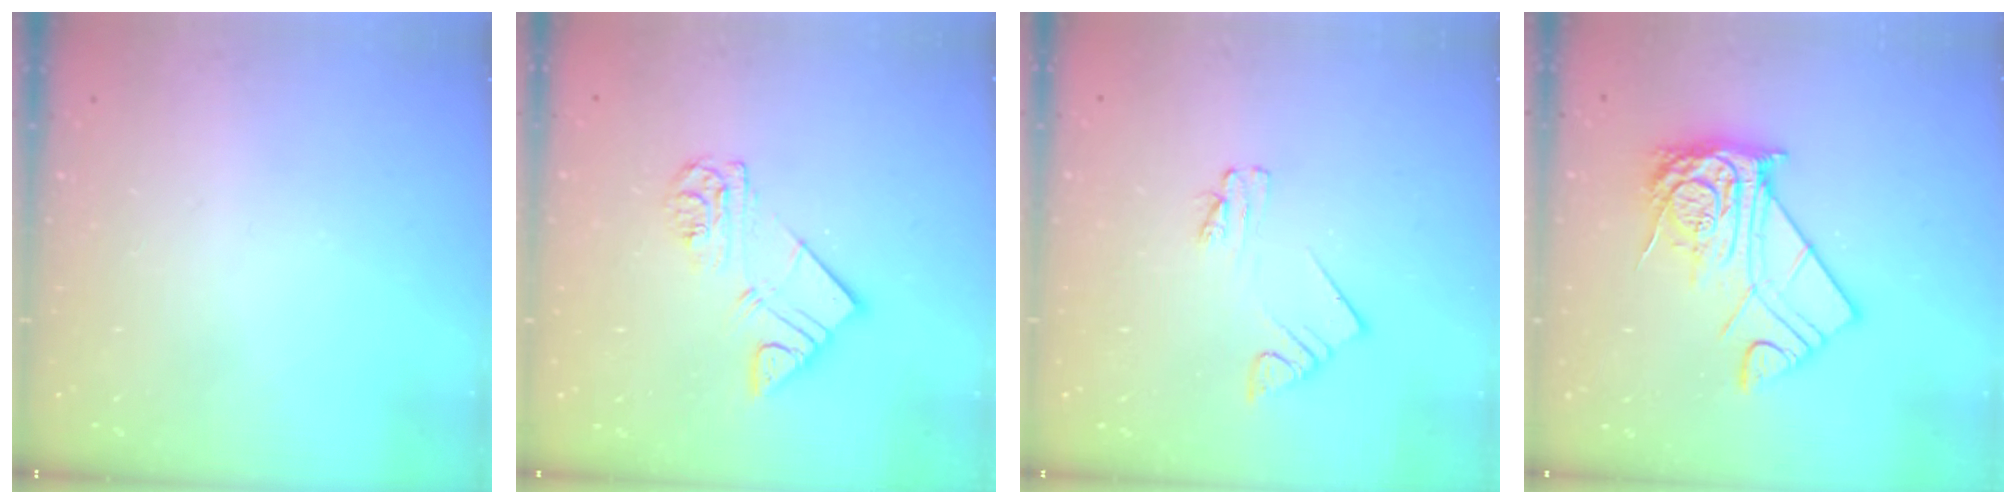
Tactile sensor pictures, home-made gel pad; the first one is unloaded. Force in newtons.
{"total": 10.6, "press": 10.5, "slide": 1.2}
{"total": 2.1, "press": 2.1, "slide": 0.0}
{"total": 13.8, "press": 13.7, "slide": 1.1}